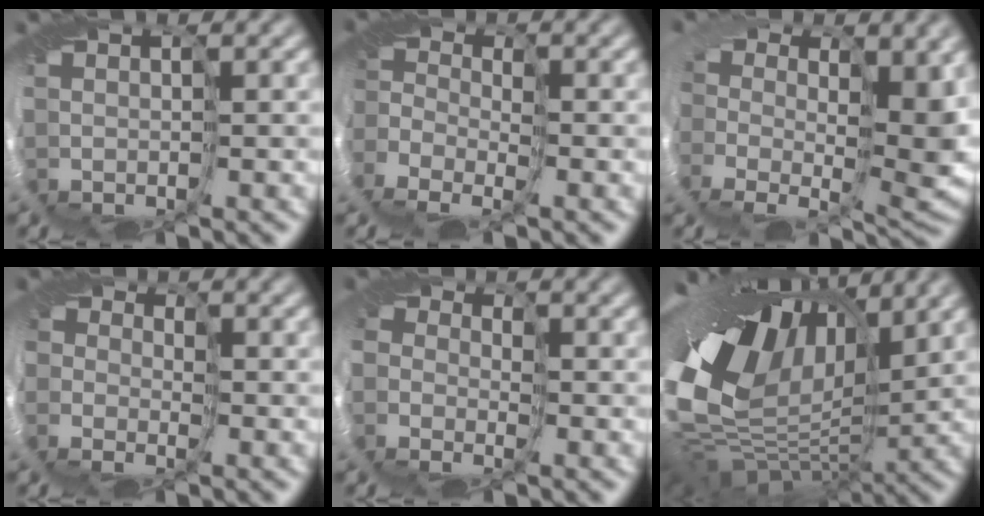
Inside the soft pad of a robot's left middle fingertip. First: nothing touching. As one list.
[{"total": 4.7, "force": [-3.4, 2.9, 1.3], "torque": [0.015, -0.007, -0.088]}, {"total": 7.2, "force": [0.7, 4.2, 5.8], "torque": [-0.087, -0.044, 0.013]}, {"total": 2.4, "force": [-0.8, 2.2, 0.2], "torque": [0.015, -0.011, -0.030]}, {"total": 4.0, "force": [-0.9, 3.6, 1.3], "torque": [-0.019, -0.018, -0.030]}, {"total": 16.1, "force": [3.1, 9.9, 12.3], "torque": [-0.194, -0.022, 0.066]}]